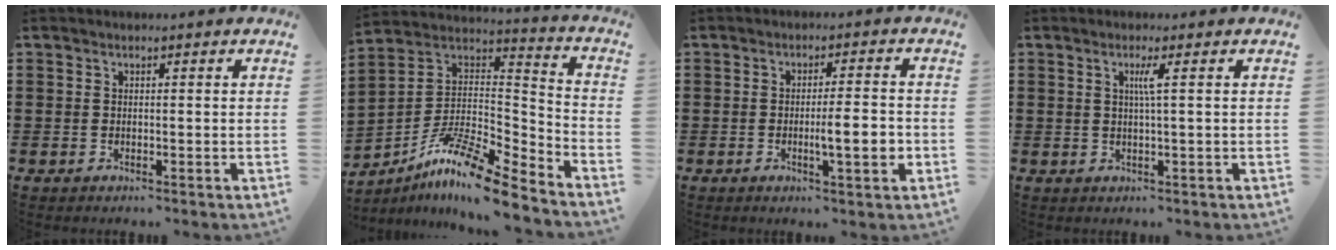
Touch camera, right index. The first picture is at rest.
{"total": 12.0, "force": [-9.5, 1.6, 7.2], "torque": [-0.144, 0.009, -0.190]}
{"total": 5.9, "force": [-1.1, 1.0, 5.7], "torque": [-0.085, -0.007, -0.021]}
{"total": 2.3, "force": [0.5, -0.4, 2.2], "torque": [-0.044, -0.004, 0.005]}